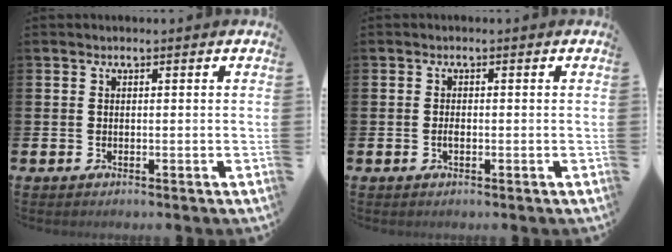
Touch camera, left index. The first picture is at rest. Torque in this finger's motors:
{"motor_torque": [0.30, 0.12, 0.00, 0.01]}